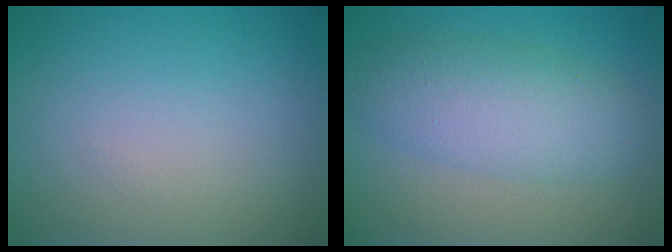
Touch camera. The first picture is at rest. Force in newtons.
{"total": 5.5, "press": 5.5, "slide": 0.1}